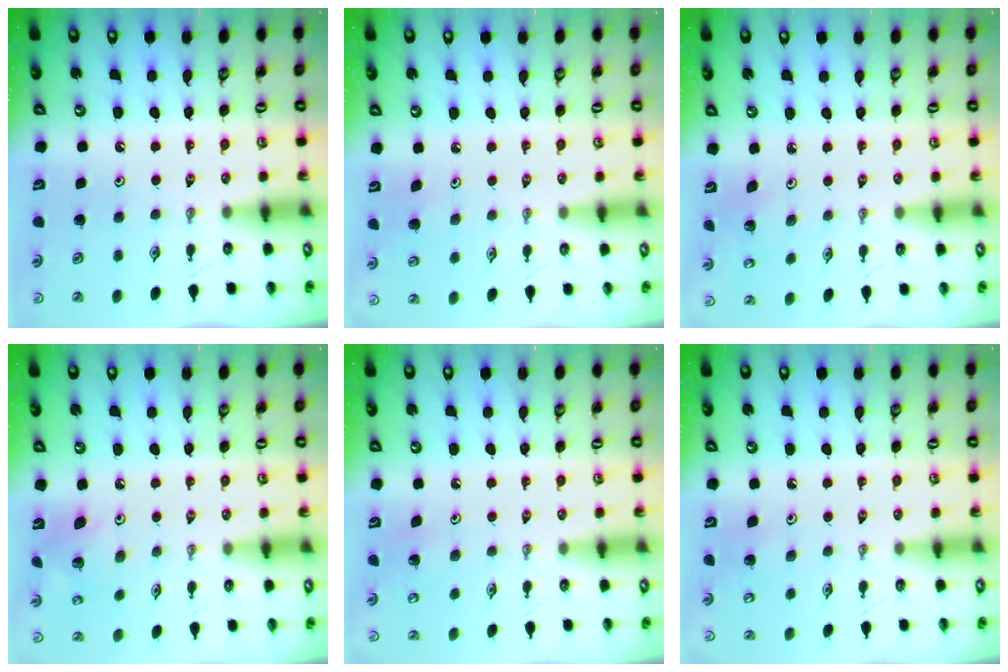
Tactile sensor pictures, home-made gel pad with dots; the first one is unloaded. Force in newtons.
{"total": 4.1, "press": 4.1, "slide": 0.4}
{"total": 1.7, "press": 1.7, "slide": 0.1}
{"total": 6.0, "press": 6.0, "slide": 0.2}
{"total": 3.6, "press": 3.6, "slide": 0.3}
{"total": 6.2, "press": 6.0, "slide": 1.4}